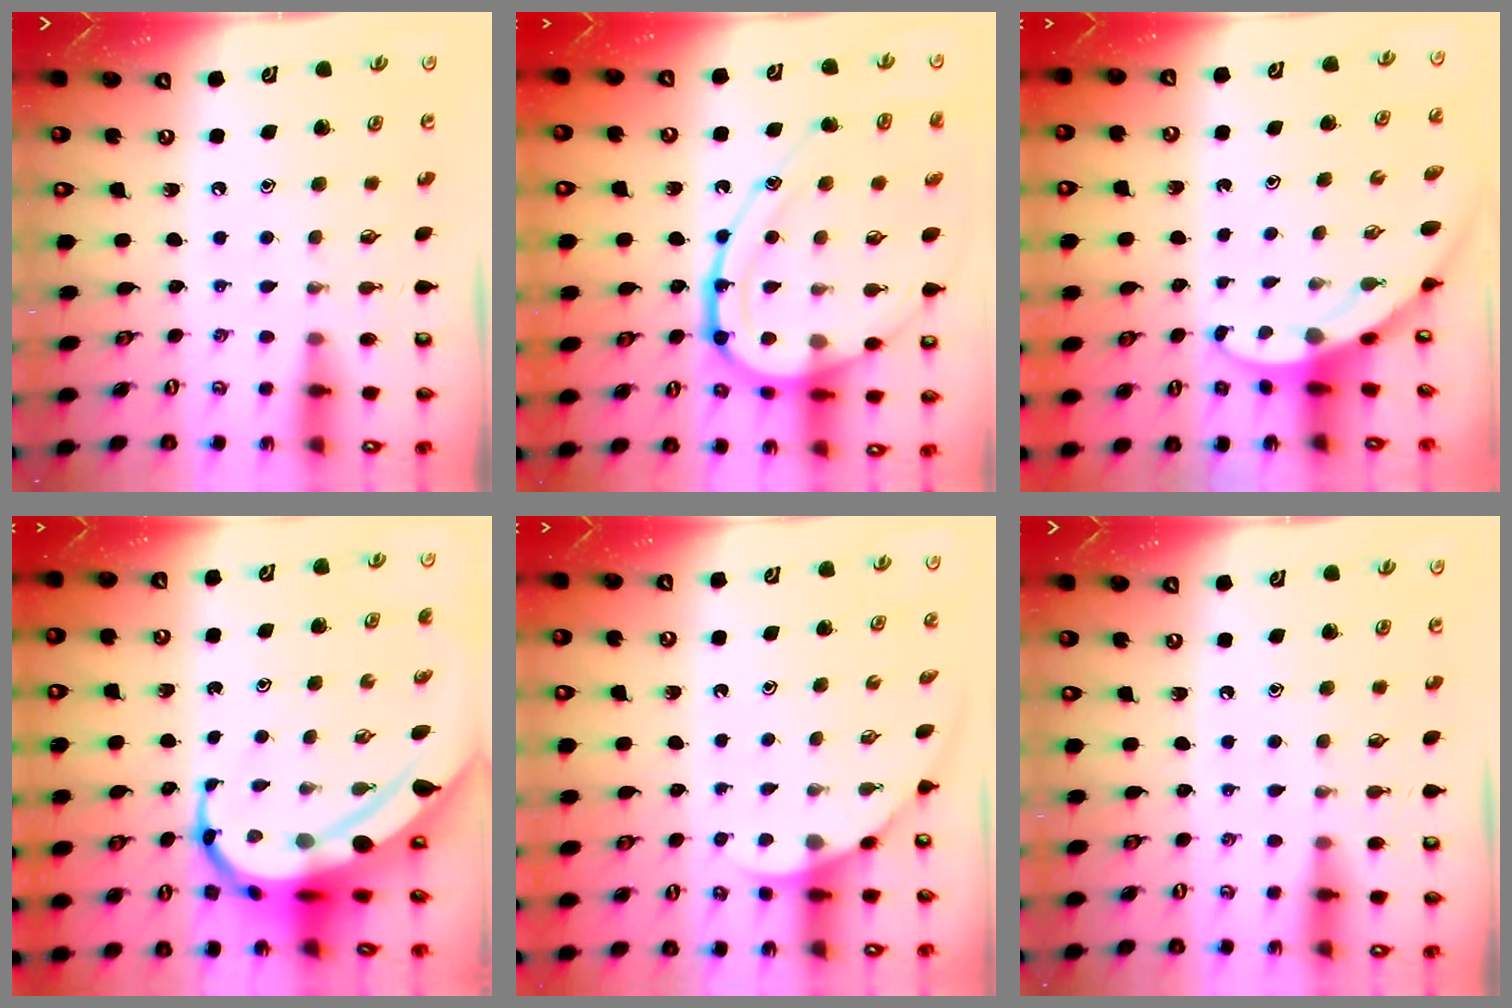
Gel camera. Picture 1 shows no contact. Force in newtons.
{"total": 21.7, "press": 21.6, "slide": 1.7}
{"total": 3.6, "press": 3.6, "slide": 0.1}
{"total": 11.9, "press": 11.8, "slide": 1.5}
{"total": 2.6, "press": 2.6, "slide": 0.1}
{"total": 0.0}